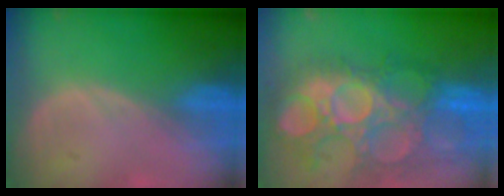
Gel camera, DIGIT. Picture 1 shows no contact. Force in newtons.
{"total": 13.5, "press": 12.4, "slide": 5.4}